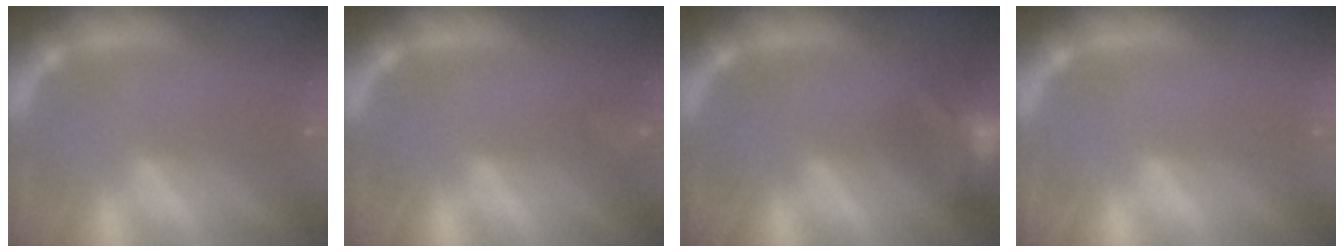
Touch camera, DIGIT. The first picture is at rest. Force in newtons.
{"total": 2.4}
{"total": 9.9}
{"total": 0.0}